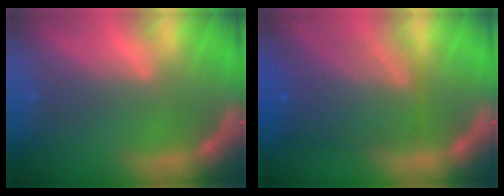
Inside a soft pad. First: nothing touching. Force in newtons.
{"total": 8.0}